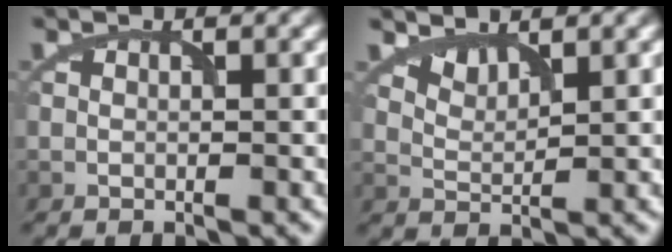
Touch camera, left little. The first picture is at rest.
{"total": 1.7, "force": [1.5, 0.4, 0.6], "torque": [-0.011, -0.006, 0.038]}